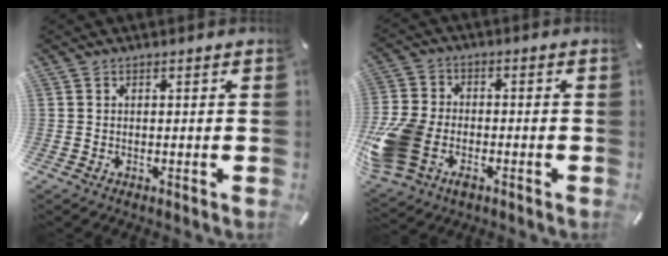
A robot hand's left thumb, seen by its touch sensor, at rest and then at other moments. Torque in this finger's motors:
{"motor_torque": [1.38, 3.63, 1.63, 0.36, 0.73]}